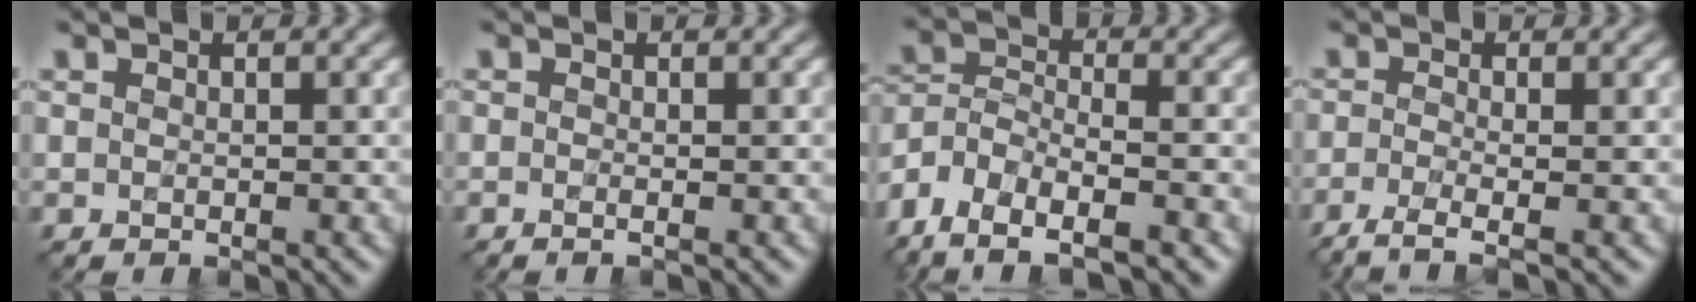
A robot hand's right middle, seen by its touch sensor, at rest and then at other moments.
{"total": 0.8, "force": [-0.3, 0.2, 0.7], "torque": [-0.011, -0.010, -0.007]}
{"total": 8.4, "force": [-6.3, 3.4, 4.3], "torque": [-0.075, 0.000, -0.113]}
{"total": 3.5, "force": [-2.2, 0.9, 2.6], "torque": [-0.048, -0.009, -0.053]}